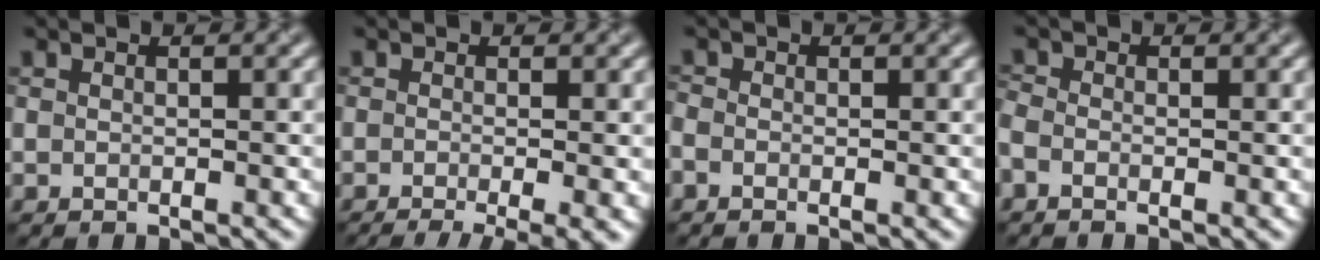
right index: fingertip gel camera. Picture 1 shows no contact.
{"total": 5.9, "force": [-2.6, 1.9, 4.9], "torque": [-0.053, -0.012, -0.034]}
{"total": 0.9, "force": [-0.5, 0.5, 0.6], "torque": [-0.017, -0.007, -0.008]}
{"total": 1.3, "force": [-0.7, 0.7, 0.9], "torque": [-0.028, -0.007, -0.016]}